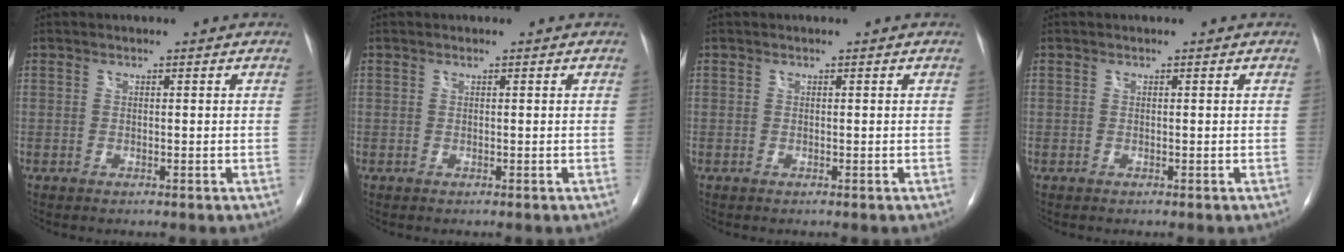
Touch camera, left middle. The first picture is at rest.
{"total": 0.0}
{"total": 0.0}
{"total": 0.0}